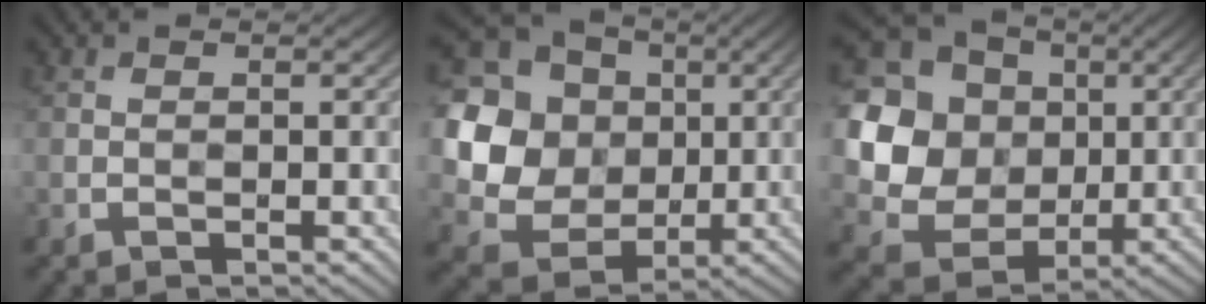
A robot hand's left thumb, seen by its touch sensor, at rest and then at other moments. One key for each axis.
{"total": 18.1, "fx": 3.0, "fy": 16.3, "fz": 7.3, "tx": -0.256, "ty": 0.032, "tz": 0.051}
{"total": 17.8, "fx": 2.9, "fy": 16.0, "fz": 7.2, "tx": -0.253, "ty": 0.033, "tz": 0.048}